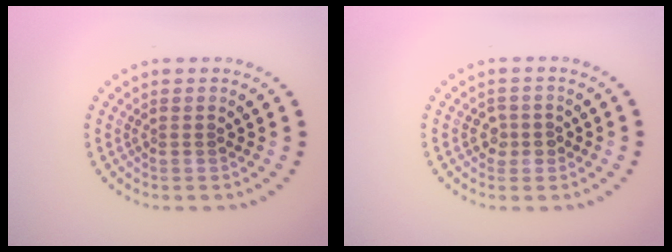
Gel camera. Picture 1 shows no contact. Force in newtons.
{"total": 1.5, "press": 1.4, "slide": 0.4}